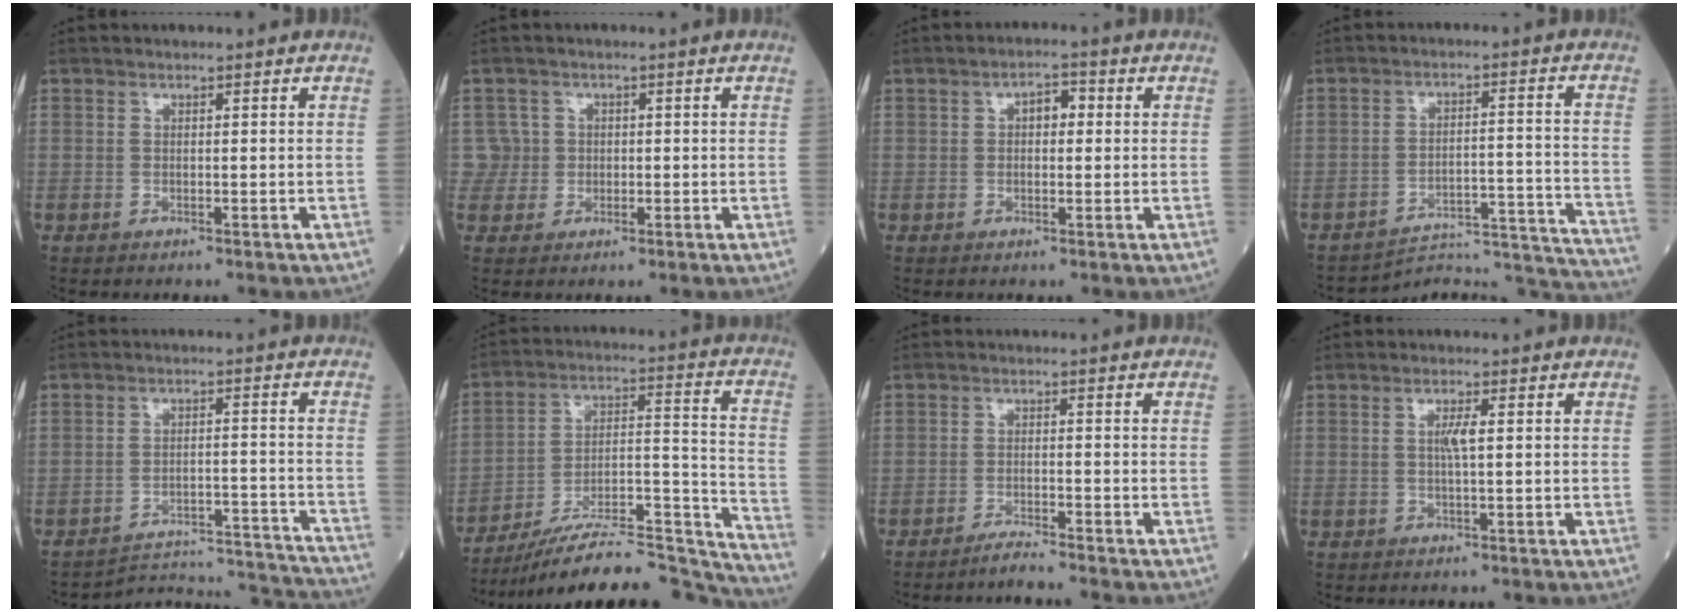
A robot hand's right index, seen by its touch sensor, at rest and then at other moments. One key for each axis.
{"total": 3.2, "fx": 0.5, "fy": 3.1, "fz": -0.7, "tx": 0.035, "ty": 0.007, "tz": 0.004}
{"total": 3.3, "fx": 0.6, "fy": 1.7, "fz": 2.7, "tx": -0.042, "ty": 0.016, "tz": 0.006}
{"total": 17.5, "fx": -17.5, "fy": -0.3, "fz": 0.4, "tx": 0.028, "ty": 0.036, "tz": -0.229}
{"total": 14.6, "fx": -14.6, "fy": -0.5, "fz": -0.1, "tx": 0.021, "ty": 0.027, "tz": -0.194}
{"total": 23.0, "fx": -21.5, "fy": 2.0, "fz": 7.9, "tx": -0.086, "ty": 0.033, "tz": -0.331}
{"total": 2.5, "fx": -2.4, "fy": -0.7, "fz": 0.5, "tx": -0.010, "ty": -0.006, "tz": -0.047}
{"total": 2.4, "fx": 0.4, "fy": 0.1, "fz": 2.4, "tx": -0.047, "ty": 0.000, "tz": 0.006}